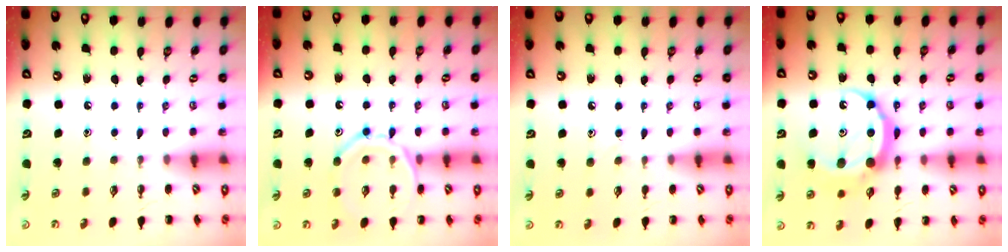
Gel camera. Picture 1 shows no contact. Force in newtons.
{"total": 13.1, "press": 13.0, "slide": 1.4}
{"total": 4.5, "press": 4.2, "slide": 1.6}
{"total": 14.6, "press": 14.6, "slide": 1.0}